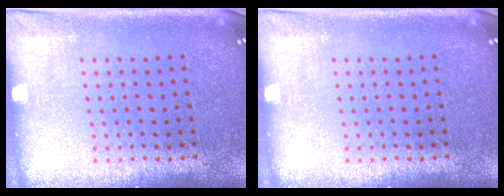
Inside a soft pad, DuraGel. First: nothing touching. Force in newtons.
{"total": 0.0}